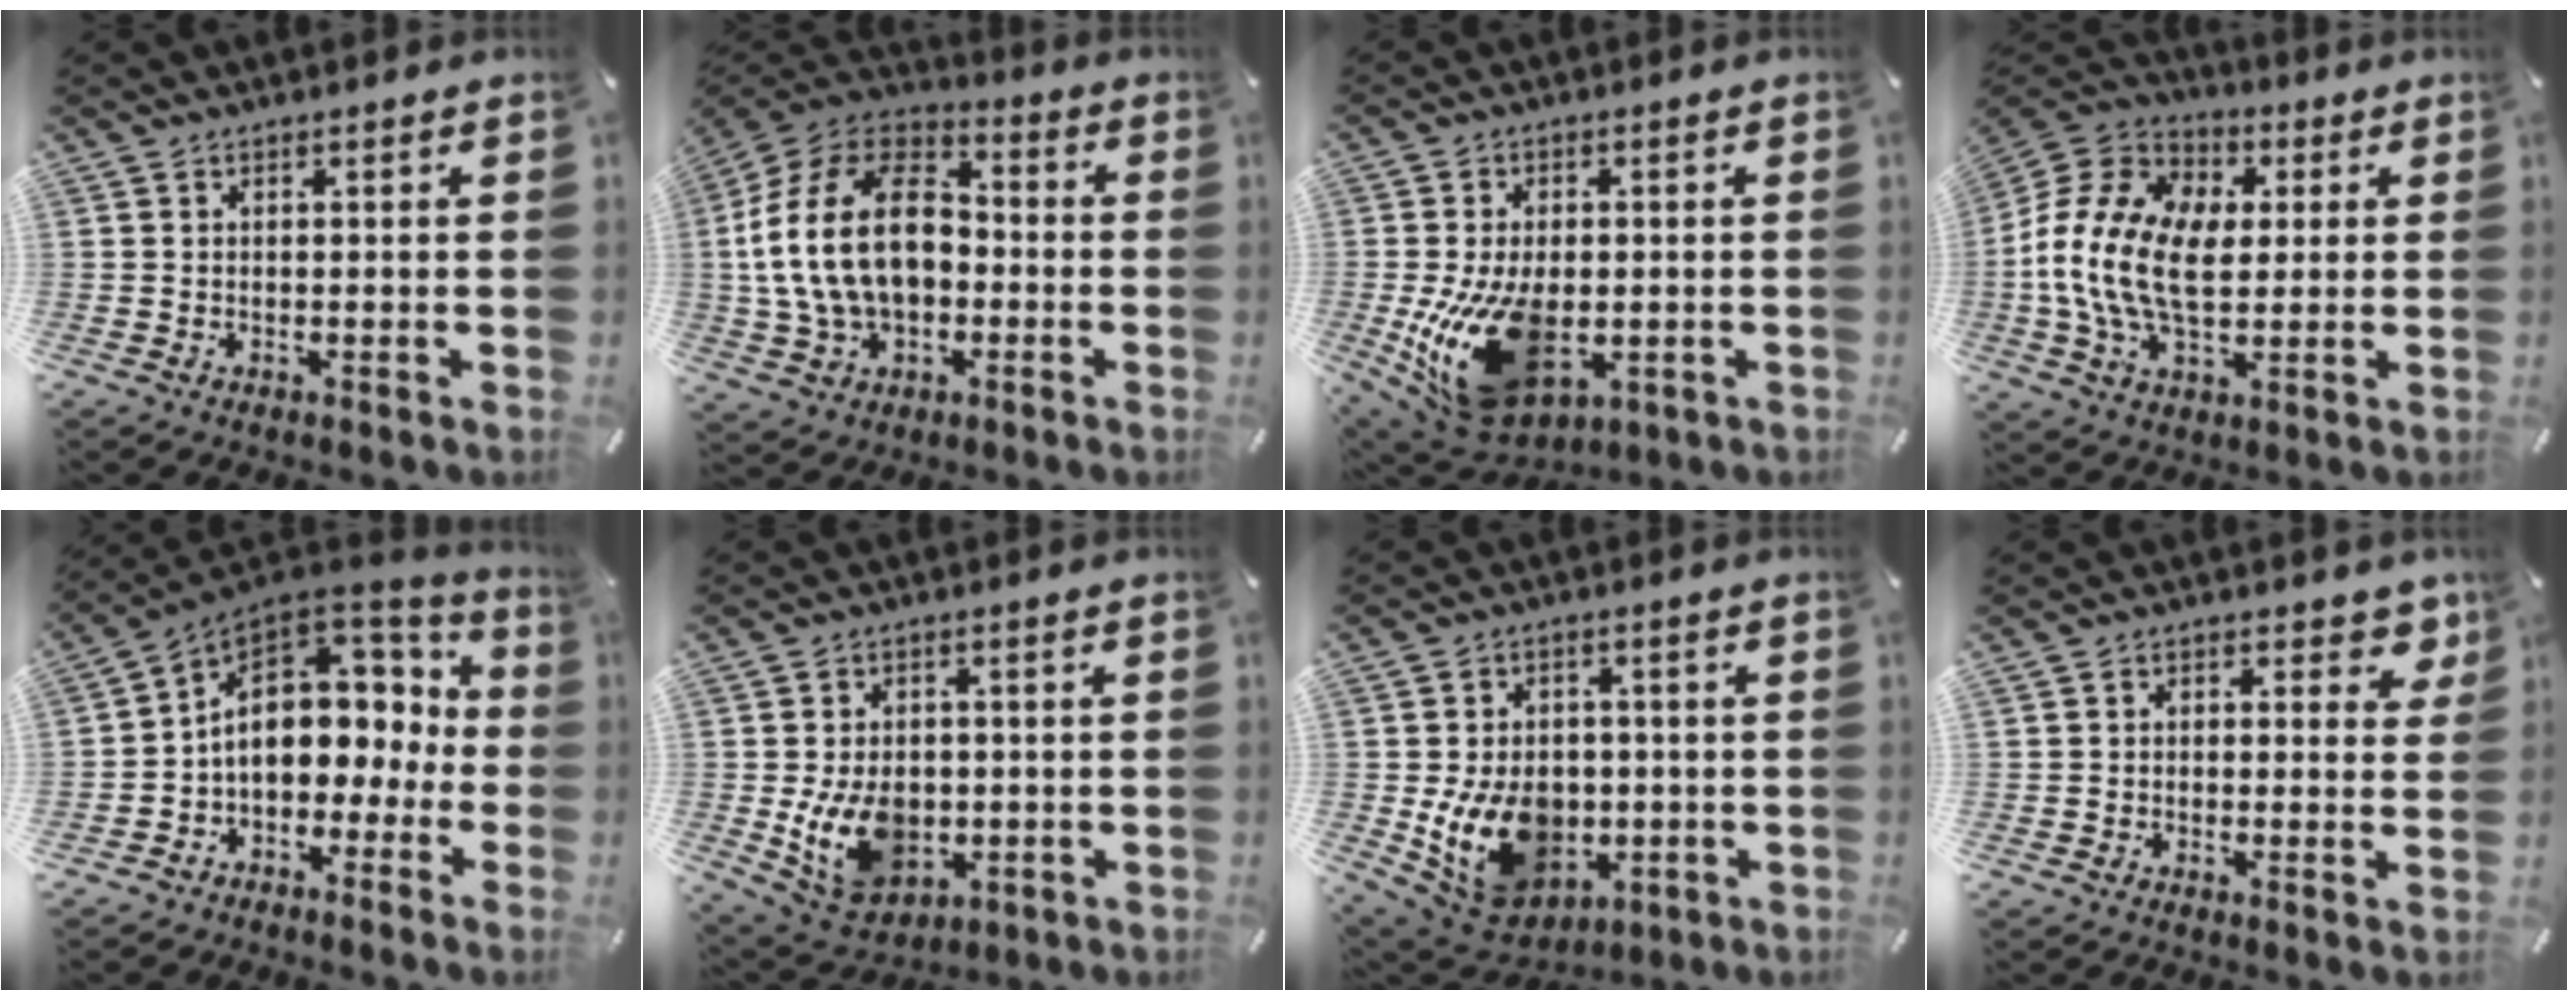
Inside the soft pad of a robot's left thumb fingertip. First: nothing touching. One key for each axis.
{"total": 20.8, "fx": -1.5, "fy": 14.6, "fz": 14.7, "tx": -0.312, "ty": 0.025, "tz": -0.028}
{"total": 19.3, "fx": -3.4, "fy": 12.0, "fz": 14.8, "tx": -0.292, "ty": -0.009, "tz": -0.043}
{"total": 18.2, "fx": -0.7, "fy": 12.4, "fz": 13.4, "tx": -0.294, "ty": 0.015, "tz": -0.011}
{"total": 13.7, "fx": 1.2, "fy": 10.2, "fz": 9.1, "tx": -0.159, "ty": -0.016, "tz": 0.023}
{"total": 12.1, "fx": -1.9, "fy": 9.2, "fz": 7.5, "tx": -0.148, "ty": 0.004, "tz": -0.029}
{"total": 14.5, "fx": -2.2, "fy": 11.5, "fz": 8.5, "tx": -0.167, "ty": 0.000, "tz": -0.027}
{"total": 4.4, "fx": 2.0, "fy": 2.9, "fz": 2.7, "tx": -0.009, "ty": -0.009, "tz": 0.026}